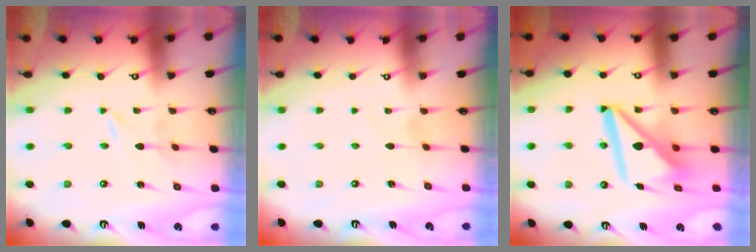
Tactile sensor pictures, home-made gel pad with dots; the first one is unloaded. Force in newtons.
{"total": 1.4, "press": 1.4, "slide": 0.2}
{"total": 12.9, "press": 12.8, "slide": 1.5}